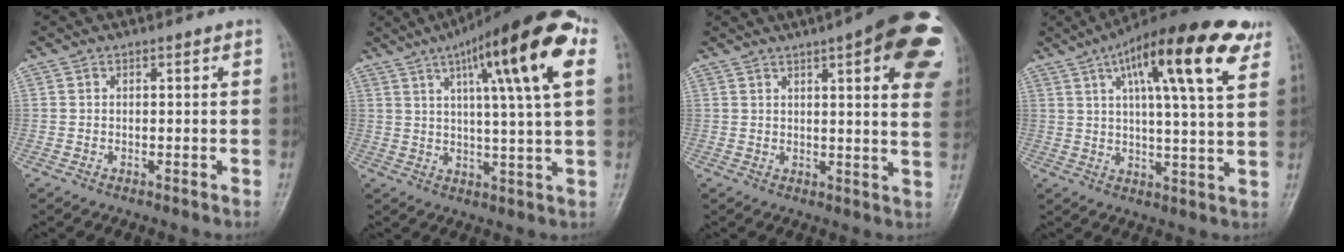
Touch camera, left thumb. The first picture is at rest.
{"total": 19.9, "force": [8.0, 3.2, 18.0], "torque": [-0.258, 0.000, 0.113]}
{"total": 21.4, "force": [9.6, 5.5, 18.4], "torque": [-0.195, -0.012, 0.111]}
{"total": 19.7, "force": [9.5, 4.5, 16.7], "torque": [-0.240, -0.006, 0.139]}